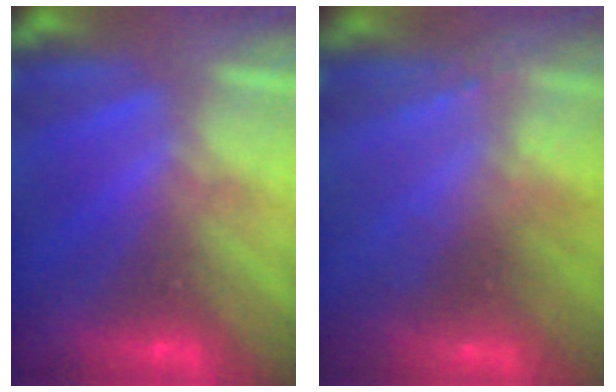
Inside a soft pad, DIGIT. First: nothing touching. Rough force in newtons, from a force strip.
{"total": 2.2}